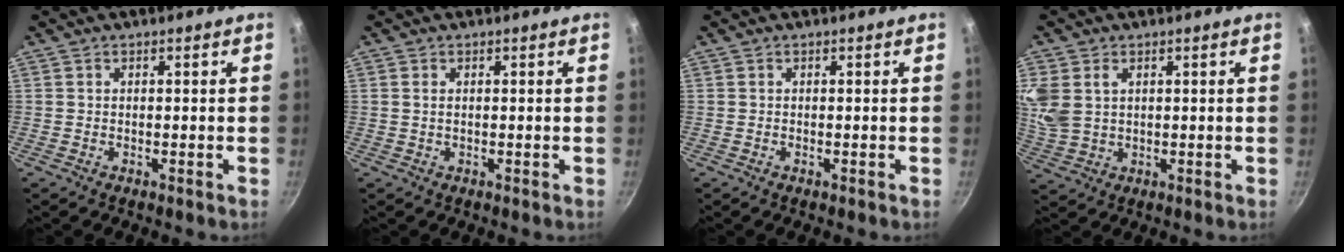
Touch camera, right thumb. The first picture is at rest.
{"total": 0.7, "force": [0.2, 0.4, 0.6], "torque": [-0.014, 0.001, 0.005]}
{"total": 0.0}
{"total": 9.5, "force": [2.4, 6.8, 6.2], "torque": [-0.162, 0.002, 0.060]}